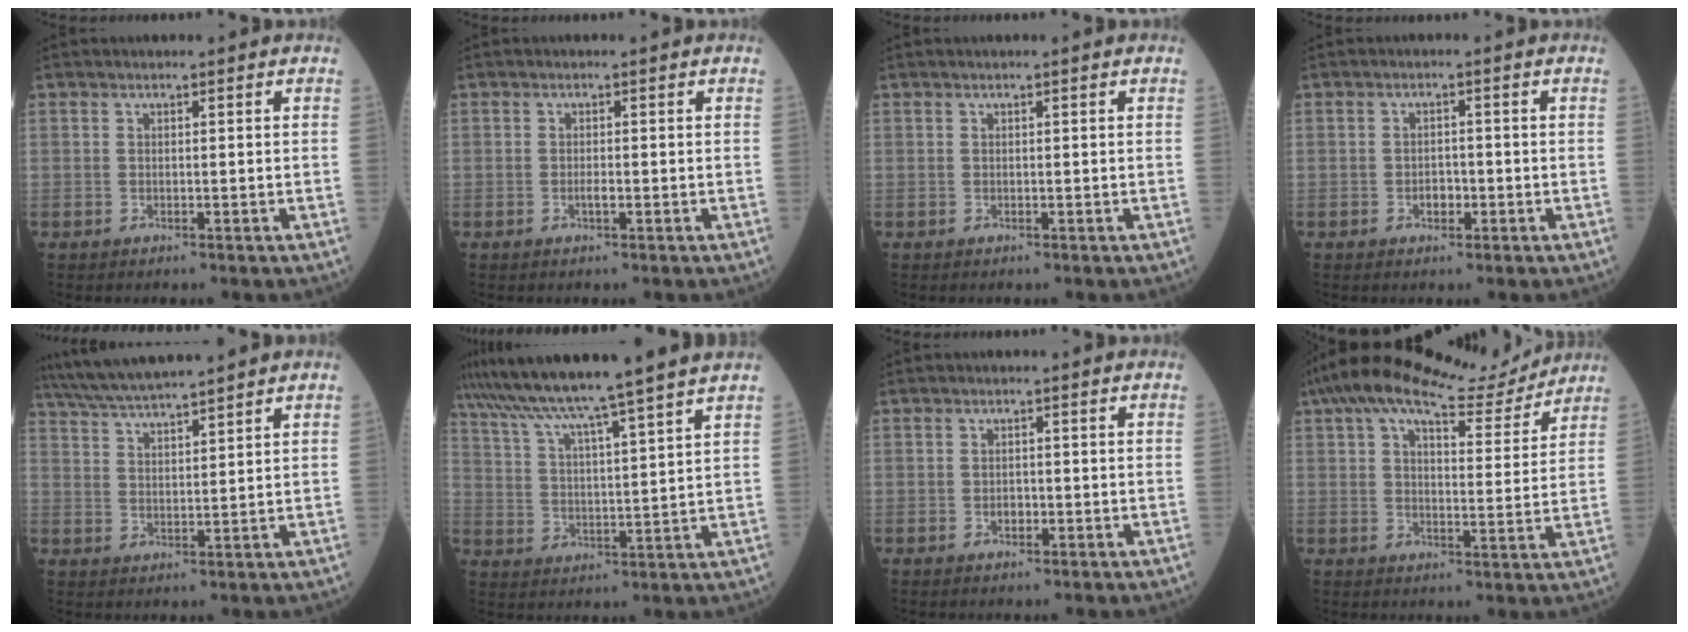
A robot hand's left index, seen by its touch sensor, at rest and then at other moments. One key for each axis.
{"total": 0.9, "fx": -0.4, "fy": 0.3, "fz": 0.8, "tx": -0.017, "ty": 0.001, "tz": -0.008}
{"total": 0.0}
{"total": 2.0, "fx": -0.9, "fy": 1.3, "fz": 1.2, "tx": -0.015, "ty": 0.007, "tz": -0.014}
{"total": 9.5, "fx": 8.5, "fy": -0.3, "fz": 4.1, "tx": -0.078, "ty": 0.022, "tz": 0.149}
{"total": 15.6, "fx": 13.3, "fy": -2.5, "fz": 7.9, "tx": -0.136, "ty": -0.008, "tz": 0.199}
{"total": 1.4, "fx": -0.6, "fy": 1.0, "fz": 0.8, "tx": -0.012, "ty": 0.004, "tz": -0.008}
{"total": 15.6, "fx": 13.5, "fy": 3.4, "fz": 7.0, "tx": -0.117, "ty": 0.029, "tz": 0.195}